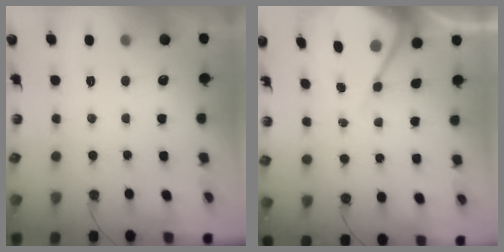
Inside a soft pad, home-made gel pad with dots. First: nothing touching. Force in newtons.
{"total": 7.8, "press": 7.8, "slide": 0.7}